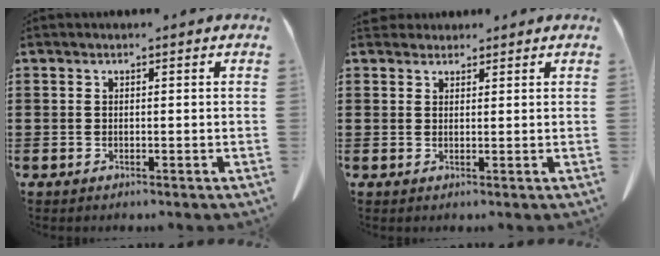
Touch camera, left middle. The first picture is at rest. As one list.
[{"total": 2.0, "force": [1.9, 0.8, 0.2], "torque": [-0.002, -0.002, 0.037]}]